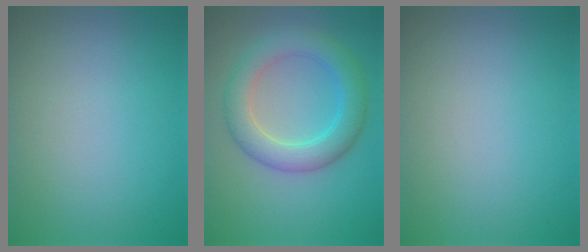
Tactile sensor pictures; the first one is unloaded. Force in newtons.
{"total": 5.0, "press": 5.0, "slide": 0.1}
{"total": 0.0}